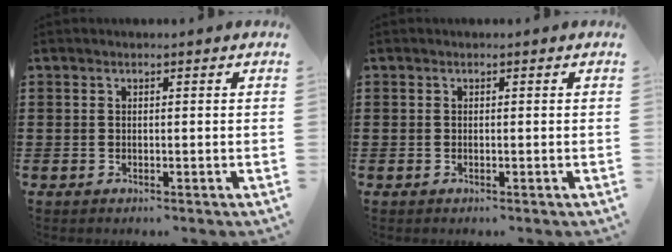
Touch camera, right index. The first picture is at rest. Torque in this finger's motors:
{"motor_torque": [0.38, 1.08, 0.00, 0.01]}